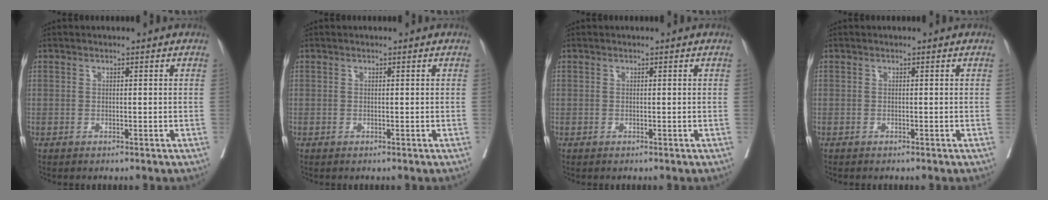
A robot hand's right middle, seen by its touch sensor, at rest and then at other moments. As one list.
[{"total": 0.0}, {"total": 0.0}, {"total": 0.0}]